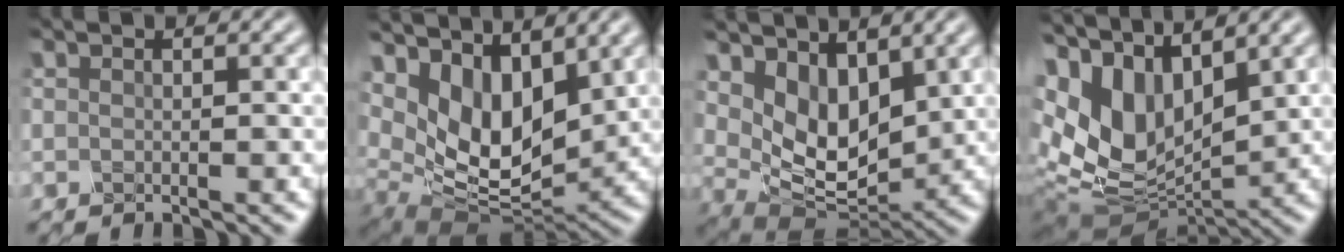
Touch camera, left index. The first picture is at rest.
{"total": 8.6, "force": [3.8, 4.5, 6.3], "torque": [-0.131, -0.012, 0.079]}
{"total": 6.0, "force": [2.4, 3.6, 4.1], "torque": [-0.088, -0.014, 0.049]}
{"total": 11.7, "force": [3.1, 6.6, 9.2], "torque": [-0.206, 0.010, 0.076]}